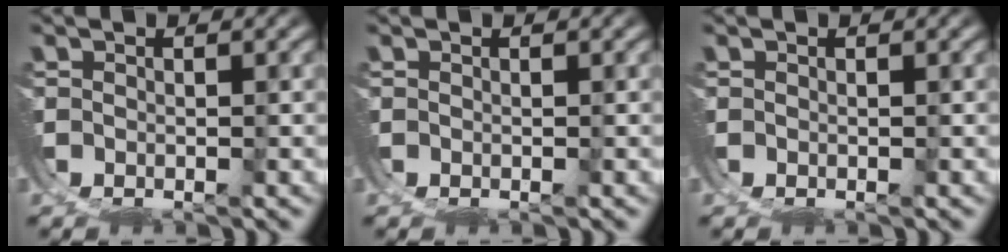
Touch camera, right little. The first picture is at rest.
{"total": 0.0}
{"total": 0.0}